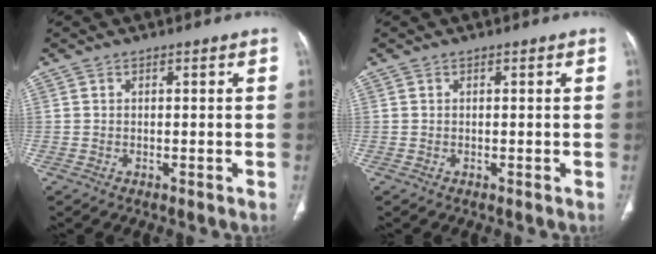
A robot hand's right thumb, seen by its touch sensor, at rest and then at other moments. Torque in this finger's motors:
{"motor_torque": [0.48, 0.47, -0.18, -0.18, -0.03]}